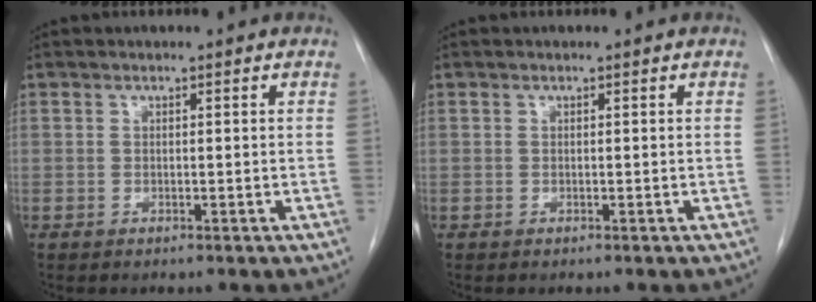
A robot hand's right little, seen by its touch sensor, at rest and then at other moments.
{"total": 0.0}